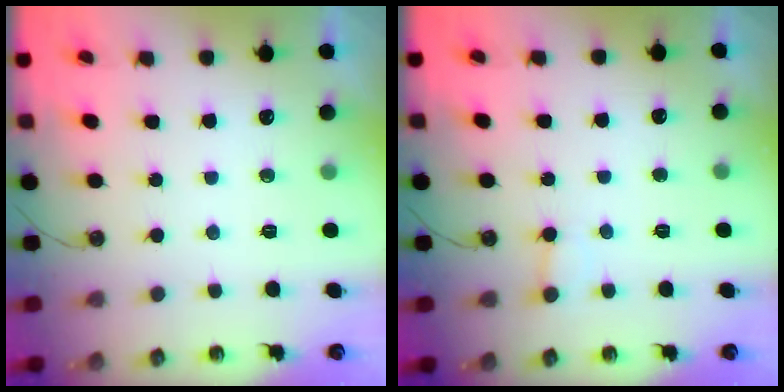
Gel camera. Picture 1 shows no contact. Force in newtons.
{"total": 2.8, "press": 2.8, "slide": 0.3}